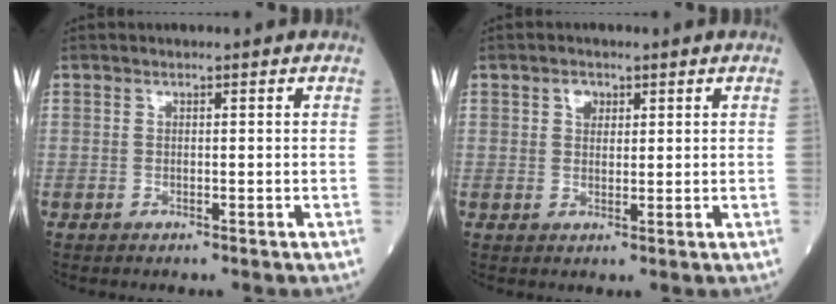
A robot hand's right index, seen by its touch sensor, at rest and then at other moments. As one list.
[{"total": 2.0, "force": [1.0, 1.5, 1.0], "torque": [-0.016, 0.002, 0.015]}]